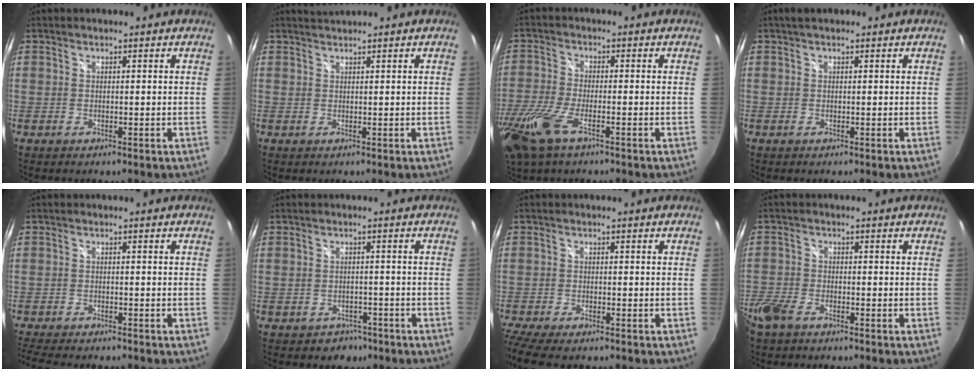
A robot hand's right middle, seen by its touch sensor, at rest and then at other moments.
{"total": 1.2, "force": [1.1, -0.3, 0.1], "torque": [0.002, 0.002, 0.021]}
{"total": 12.0, "force": [-6.7, 4.1, 9.0], "torque": [-0.220, -0.035, -0.134]}
{"total": 2.3, "force": [1.5, 1.0, 1.4], "torque": [-0.023, 0.008, 0.020]}
{"total": 7.5, "force": [-6.7, 0.9, 3.3], "torque": [-0.082, -0.025, -0.113]}
{"total": 3.7, "force": [-2.4, 2.7, 0.4], "torque": [-0.012, 0.006, -0.029]}
{"total": 6.8, "force": [-5.7, 0.9, 3.7], "torque": [-0.098, -0.037, -0.105]}
{"total": 6.4, "force": [-4.6, 2.7, 3.5], "torque": [-0.099, -0.013, -0.095]}